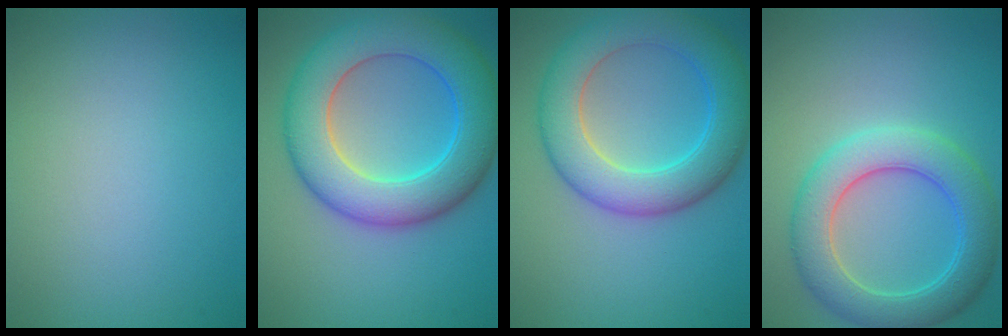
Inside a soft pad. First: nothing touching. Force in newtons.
{"total": 9.4, "press": 9.4, "slide": 0.2}
{"total": 7.4, "press": 7.4, "slide": 0.3}
{"total": 6.1, "press": 6.1, "slide": 0.3}